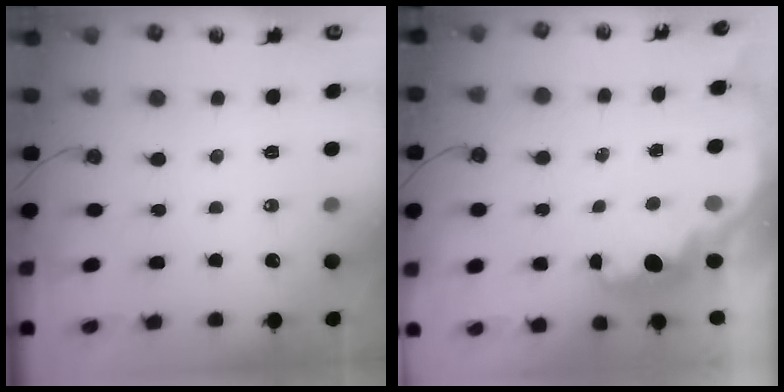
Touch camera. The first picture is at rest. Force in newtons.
{"total": 2.9, "press": 2.9, "slide": 0.6}